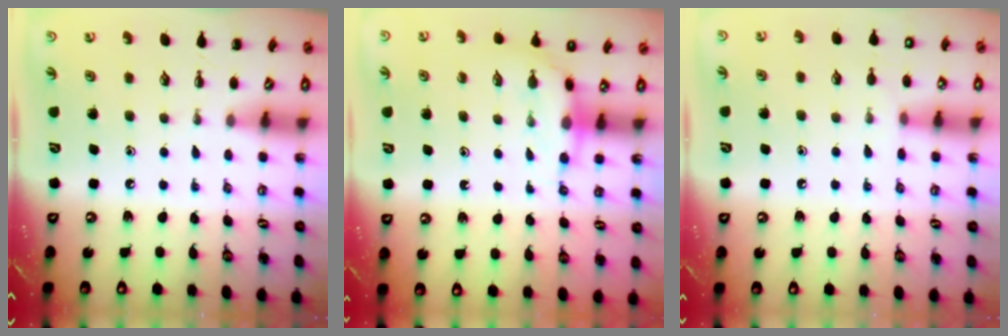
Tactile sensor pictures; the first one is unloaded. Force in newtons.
{"total": 6.3, "press": 6.2, "slide": 1.4}
{"total": 7.2, "press": 6.7, "slide": 2.4}